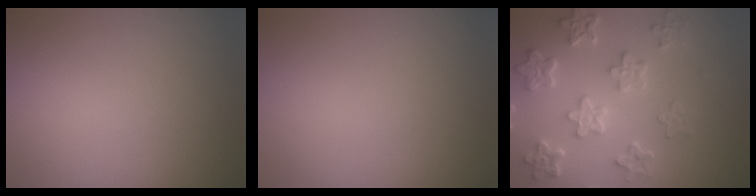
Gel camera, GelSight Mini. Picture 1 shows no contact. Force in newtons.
{"total": 0.0}
{"total": 5.9, "press": 4.5, "slide": 3.8}